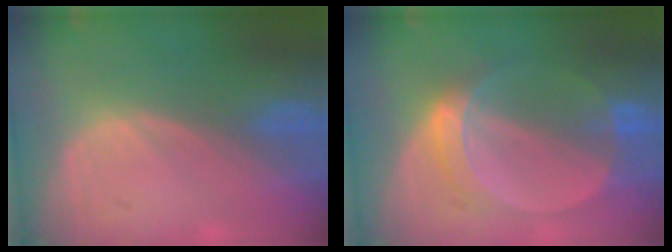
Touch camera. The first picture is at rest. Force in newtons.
{"total": 5.8, "press": 5.3, "slide": 2.3}